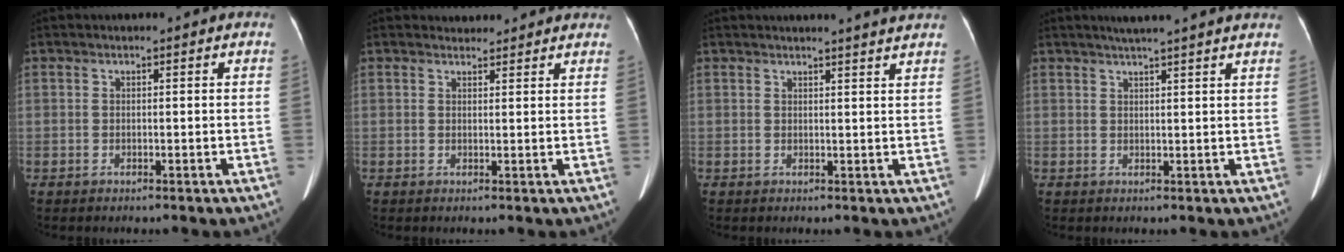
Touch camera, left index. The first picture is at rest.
{"total": 3.5, "force": [3.3, 1.1, 0.1], "torque": [-0.002, 0.016, 0.036]}
{"total": 5.2, "force": [4.8, -0.8, 1.8], "torque": [-0.021, 0.003, 0.043]}
{"total": 8.1, "force": [6.9, -0.5, 4.1], "torque": [-0.059, 0.025, 0.080]}